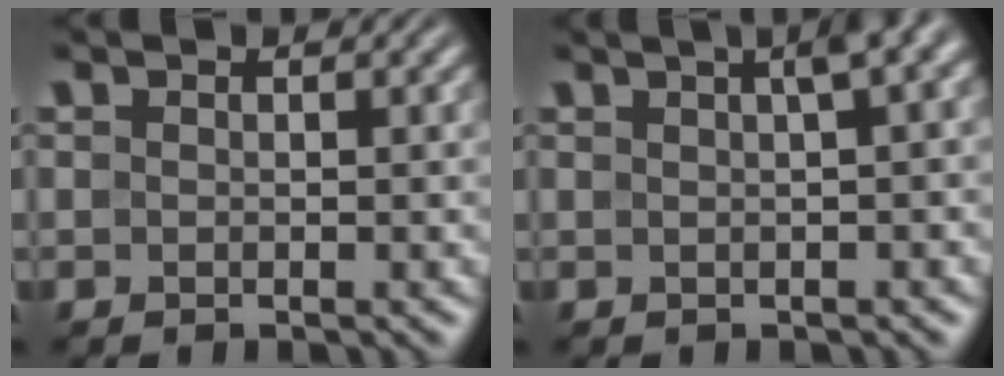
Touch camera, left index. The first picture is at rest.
{"total": 4.7, "force": [1.6, 1.4, 4.2], "torque": [-0.036, 0.021, 0.018]}